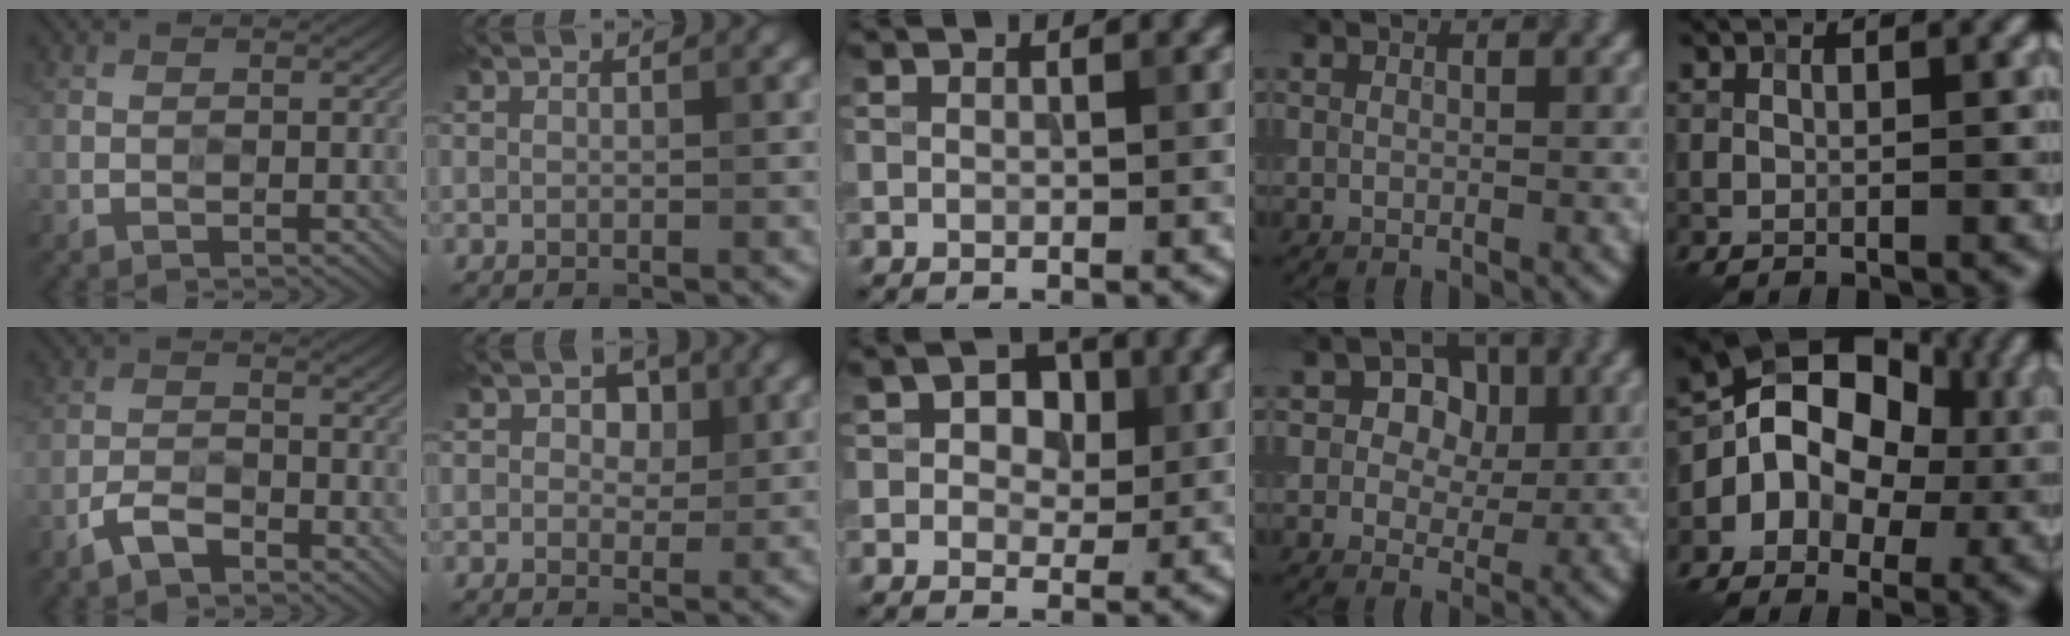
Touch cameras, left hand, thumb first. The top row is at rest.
{"thumb": {"total": 3.5, "force": [-2.5, 1.4, 2.1], "torque": [-0.043, 0.002, -0.056]}, "index": {"total": 2.7, "force": [0.9, 1.9, 1.7], "torque": [-0.022, 0.002, 0.008]}, "middle": {"total": 3.5, "force": [0.7, 2.5, 2.2], "torque": [-0.030, 0.003, 0.001]}, "ring": {"total": 4.9, "force": [1.6, 3.7, 2.7], "torque": [-0.034, 0.006, 0.001]}, "little": {"total": 10.2, "force": [0.0, 8.2, 6.1], "torque": [-0.063, 0.039, -0.041]}}